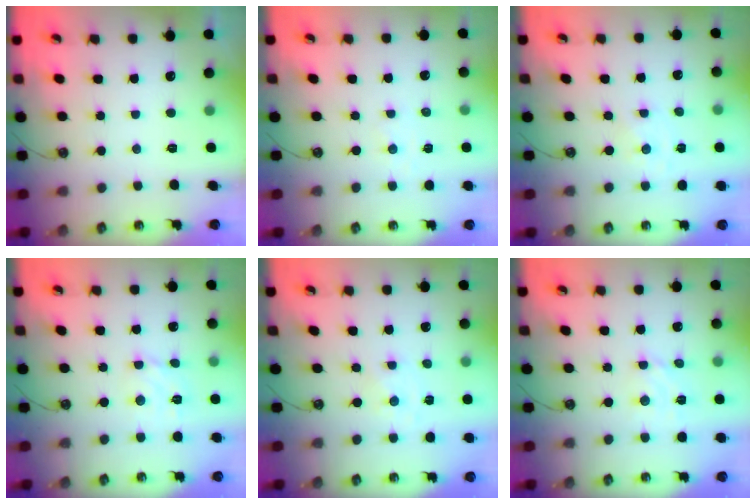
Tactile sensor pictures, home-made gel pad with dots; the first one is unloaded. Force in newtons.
{"total": 1.4, "press": 1.4, "slide": 0.2}
{"total": 0.0}
{"total": 3.5, "press": 3.5, "slide": 0.2}
{"total": 0.0}
{"total": 3.5, "press": 3.5, "slide": 0.7}